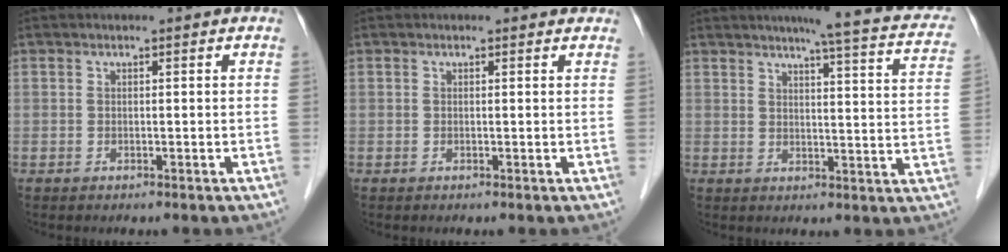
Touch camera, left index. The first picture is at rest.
{"total": 0.9, "force": [0.7, 0.4, 0.1], "torque": [-0.006, -0.002, -0.001]}
{"total": 15.2, "force": [12.4, 1.4, 8.7], "torque": [-0.107, -0.015, 0.125]}